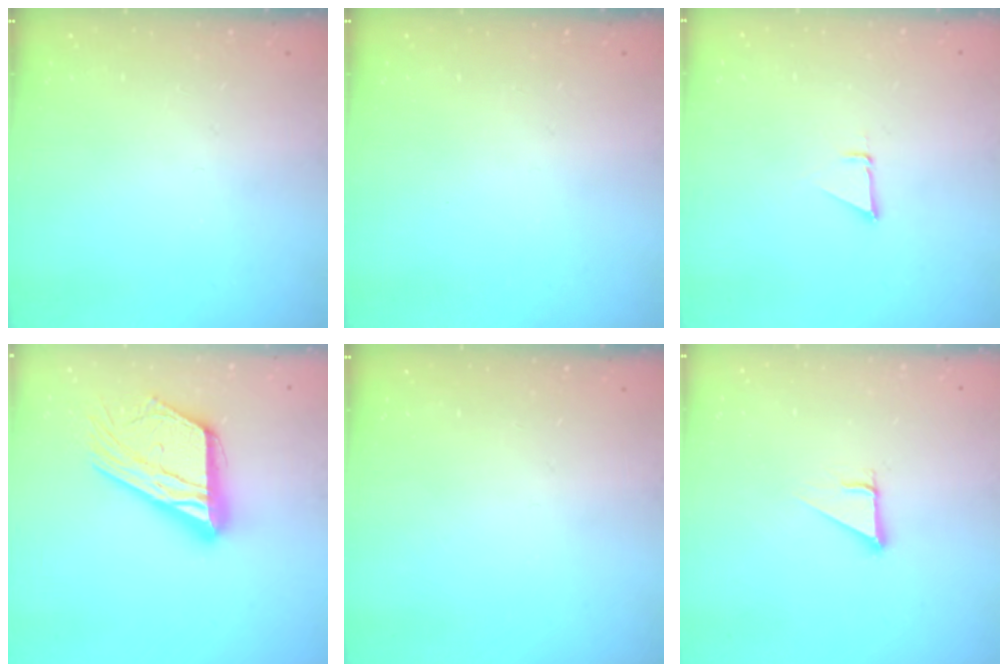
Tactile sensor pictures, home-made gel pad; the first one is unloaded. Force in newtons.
{"total": 0.0}
{"total": 1.5, "press": 1.5, "slide": 0.0}
{"total": 21.6, "press": 21.5, "slide": 1.9}
{"total": 0.0}
{"total": 2.7, "press": 2.7, "slide": 0.3}